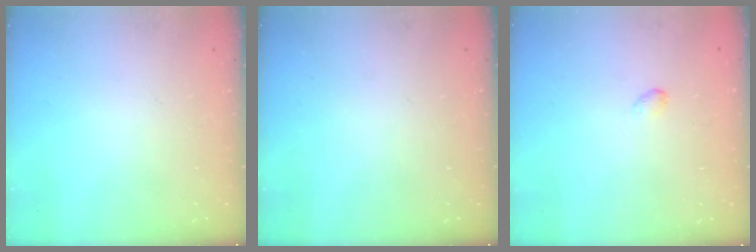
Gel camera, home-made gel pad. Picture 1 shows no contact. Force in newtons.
{"total": 0.0}
{"total": 2.7, "press": 2.6, "slide": 0.5}